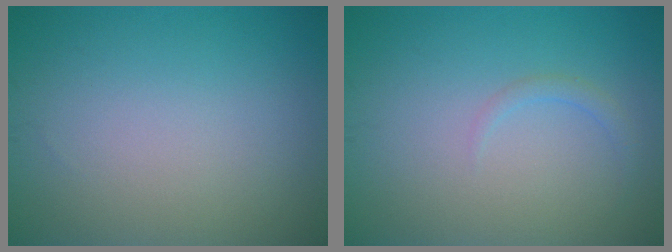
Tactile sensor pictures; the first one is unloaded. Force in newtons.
{"total": 1.0, "press": 1.0, "slide": 0.1}